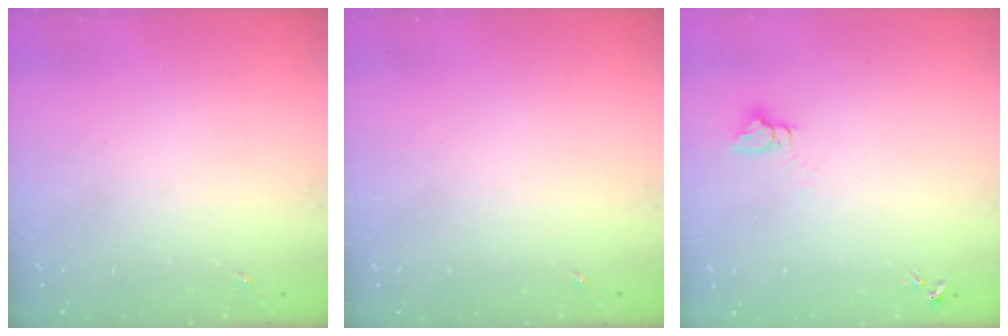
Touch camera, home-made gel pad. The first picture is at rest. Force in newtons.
{"total": 0.0}
{"total": 3.0, "press": 3.0, "slide": 0.1}